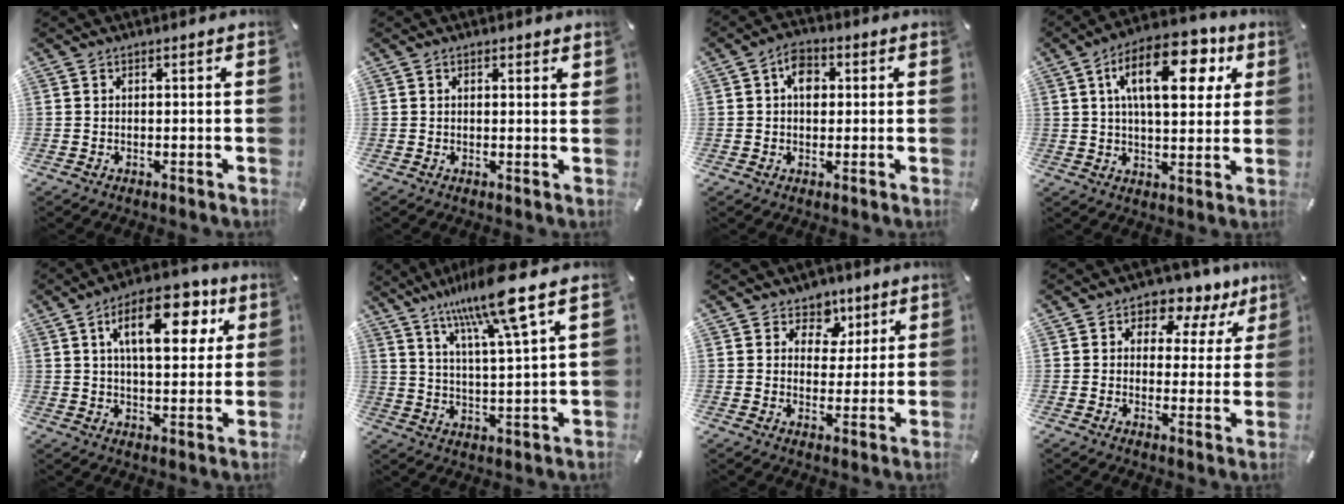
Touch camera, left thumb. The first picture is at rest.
{"total": 1.2, "force": [0.7, 0.4, 0.9], "torque": [-0.013, -0.003, 0.010]}
{"total": 5.4, "force": [0.8, 3.8, 3.7], "torque": [-0.051, 0.000, 0.009]}
{"total": 18.2, "force": [7.1, 8.9, 14.1], "torque": [-0.219, -0.013, 0.111]}
{"total": 16.9, "force": [7.1, 8.4, 12.8], "torque": [-0.190, -0.014, 0.112]}
{"total": 14.6, "force": [10.7, 1.4, 9.9], "torque": [-0.188, -0.047, 0.173]}
{"total": 6.9, "force": [3.3, 5.8, 1.6], "torque": [-0.021, -0.025, 0.054]}
{"total": 6.3, "force": [3.9, 4.1, 2.6], "torque": [-0.031, -0.038, 0.060]}